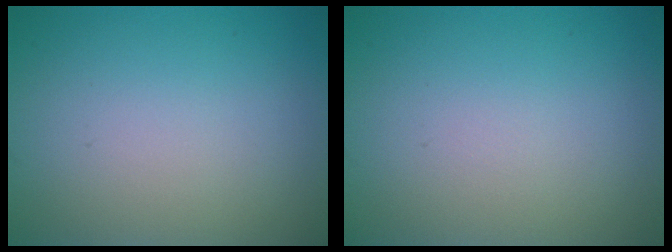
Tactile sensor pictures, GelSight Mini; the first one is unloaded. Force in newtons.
{"total": 0.0}